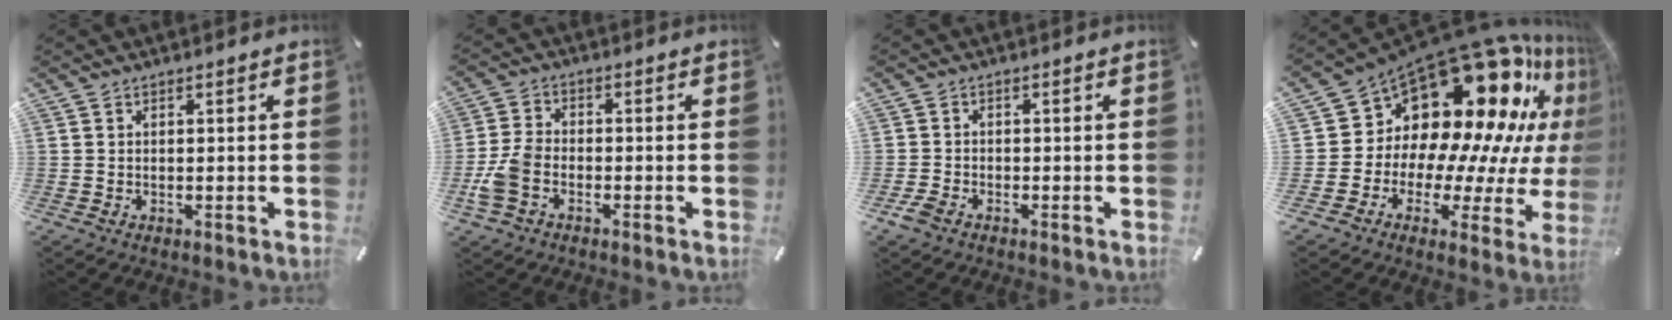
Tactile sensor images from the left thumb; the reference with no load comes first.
{"total": 6.8, "force": [-2.6, 4.3, 4.6], "torque": [-0.104, 0.010, -0.049]}
{"total": 2.9, "force": [-1.7, 2.0, 1.1], "torque": [-0.030, 0.005, -0.036]}
{"total": 22.2, "force": [13.6, 12.3, 12.4], "torque": [-0.182, -0.156, 0.252]}